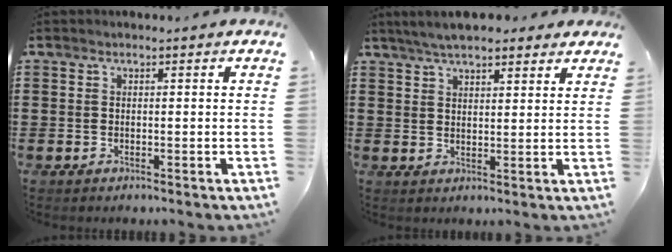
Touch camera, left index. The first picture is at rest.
{"total": 5.3, "force": [4.6, 1.5, 2.1], "torque": [-0.053, 0.001, 0.086]}